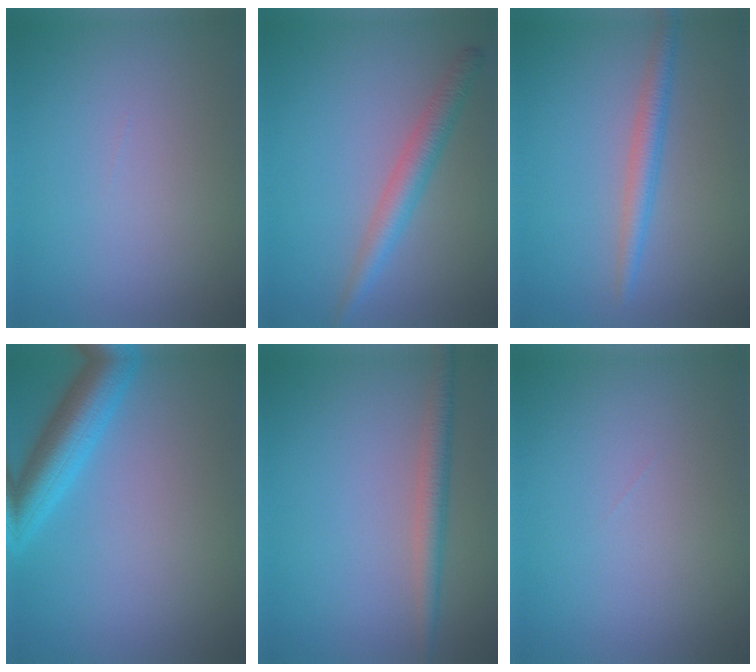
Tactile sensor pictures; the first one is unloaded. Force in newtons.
{"total": 3.0, "press": 3.0, "slide": 0.0}
{"total": 2.3, "press": 2.3, "slide": 0.1}
{"total": 5.3, "press": 5.3, "slide": 0.3}
{"total": 2.4, "press": 2.4, "slide": 0.1}
{"total": 0.0}